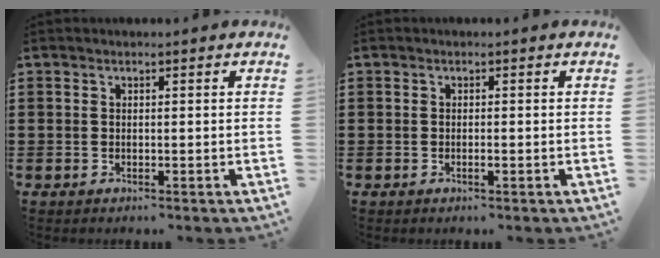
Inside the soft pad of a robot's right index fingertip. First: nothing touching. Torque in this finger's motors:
{"motor_torque": [-0.45, 0.54, 0.07, 0.00]}